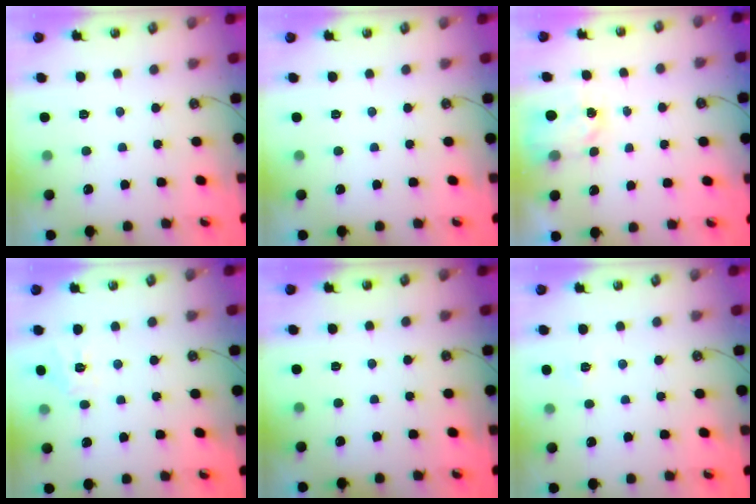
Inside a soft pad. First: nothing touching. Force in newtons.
{"total": 0.0}
{"total": 3.0, "press": 3.0, "slide": 0.4}
{"total": 5.3, "press": 5.3, "slide": 0.7}
{"total": 0.0}
{"total": 2.6, "press": 2.6, "slide": 0.3}